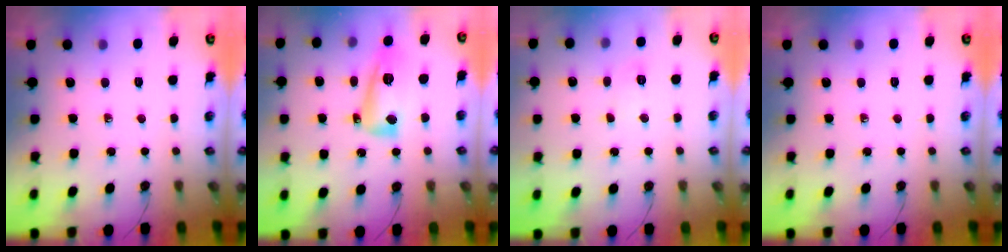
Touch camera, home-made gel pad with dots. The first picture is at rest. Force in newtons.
{"total": 14.1, "press": 14.1, "slide": 1.3}
{"total": 4.2, "press": 4.2, "slide": 0.4}
{"total": 0.0}